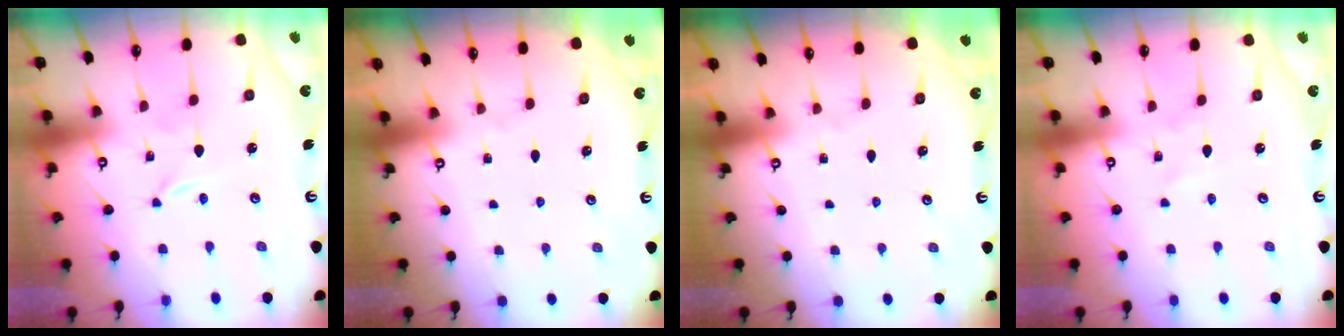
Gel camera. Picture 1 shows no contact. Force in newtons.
{"total": 0.0}
{"total": 0.0}
{"total": 1.1, "press": 1.1, "slide": 0.1}